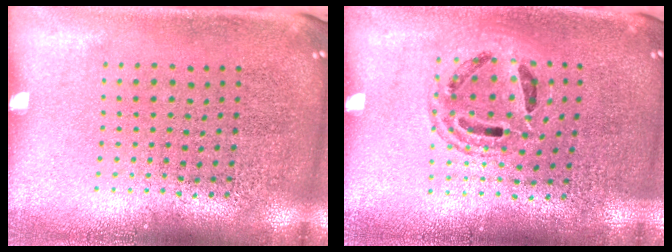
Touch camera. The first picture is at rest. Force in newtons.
{"total": 1.2, "press": 1.1, "slide": 0.4}